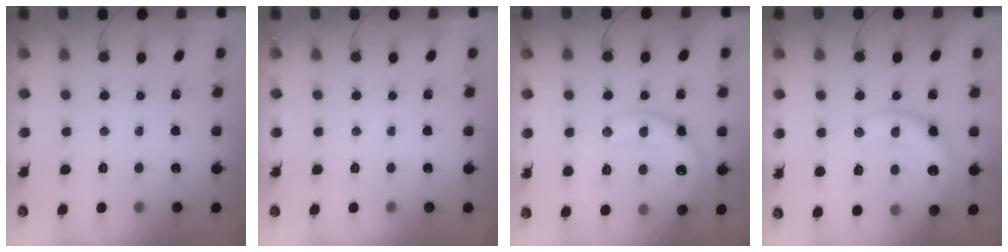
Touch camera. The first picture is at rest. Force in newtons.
{"total": 0.0}
{"total": 15.4, "press": 15.3, "slide": 1.5}
{"total": 16.7, "press": 16.6, "slide": 1.9}